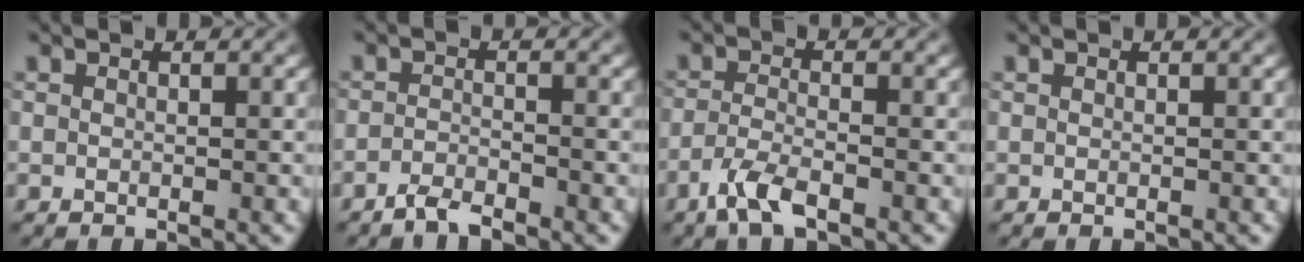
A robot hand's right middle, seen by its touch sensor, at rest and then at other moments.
{"total": 2.0, "force": [-1.7, 0.3, 0.9], "torque": [-0.019, 0.000, -0.039]}
{"total": 3.3, "force": [-2.3, 0.8, 2.3], "torque": [-0.051, 0.000, -0.052]}
{"total": 0.0}